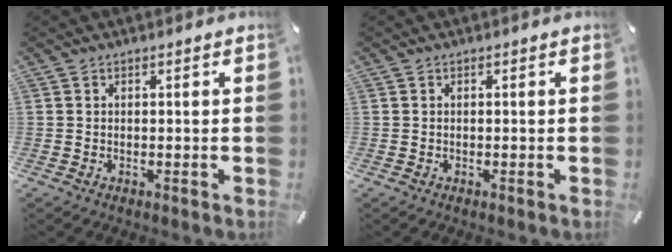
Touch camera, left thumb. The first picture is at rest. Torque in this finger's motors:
{"motor_torque": [0.00, 0.00, 0.00, 0.00, 0.00]}